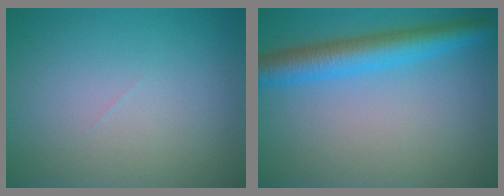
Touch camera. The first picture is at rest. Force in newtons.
{"total": 5.2, "press": 5.2, "slide": 0.0}